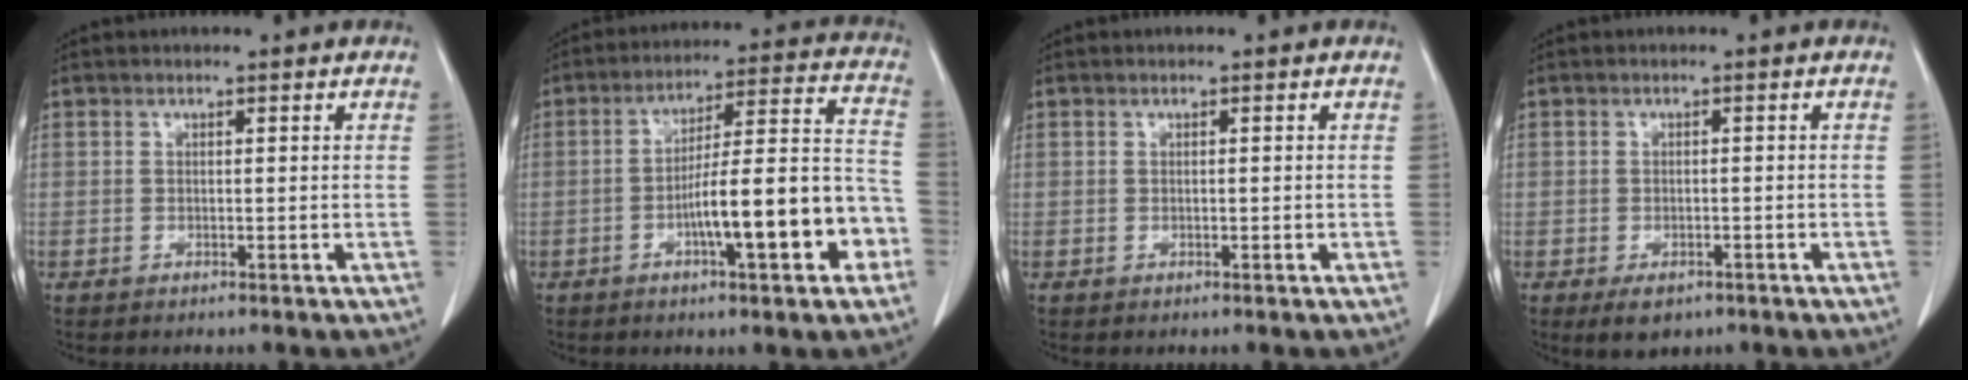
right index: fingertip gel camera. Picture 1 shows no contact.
{"total": 16.2, "force": [-5.6, 3.1, 14.9], "torque": [-0.218, 0.031, -0.079]}
{"total": 0.6, "force": [-0.1, 0.3, 0.5], "torque": [-0.015, 0.001, -0.001]}
{"total": 5.3, "force": [-3.2, 3.1, 2.9], "torque": [-0.047, -0.005, -0.043]}